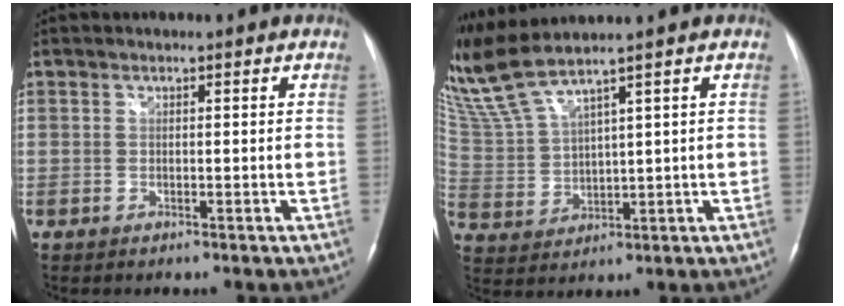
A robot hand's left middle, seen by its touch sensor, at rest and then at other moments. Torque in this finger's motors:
{"motor_torque": [-0.03, -0.42, 0.23, 0.19]}